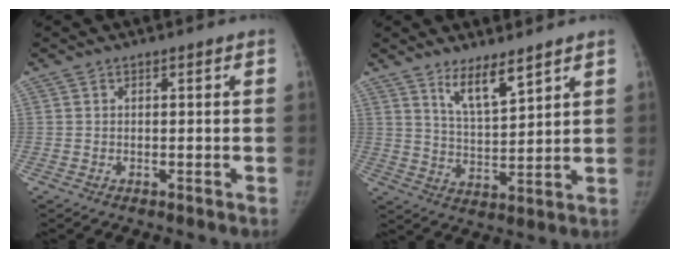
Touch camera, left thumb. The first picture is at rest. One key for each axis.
{"total": 7.6, "fx": 5.5, "fy": 1.9, "fz": 4.9, "tx": -0.078, "ty": -0.049, "tz": 0.105}